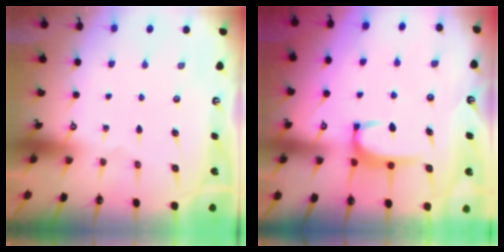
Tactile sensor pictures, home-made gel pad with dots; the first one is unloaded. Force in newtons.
{"total": 2.8, "press": 2.8, "slide": 0.4}